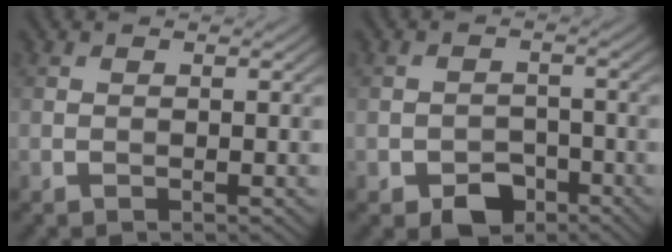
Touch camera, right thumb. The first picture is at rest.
{"total": 4.4, "force": [-2.8, 2.7, 2.0], "torque": [-0.029, -0.005, -0.053]}